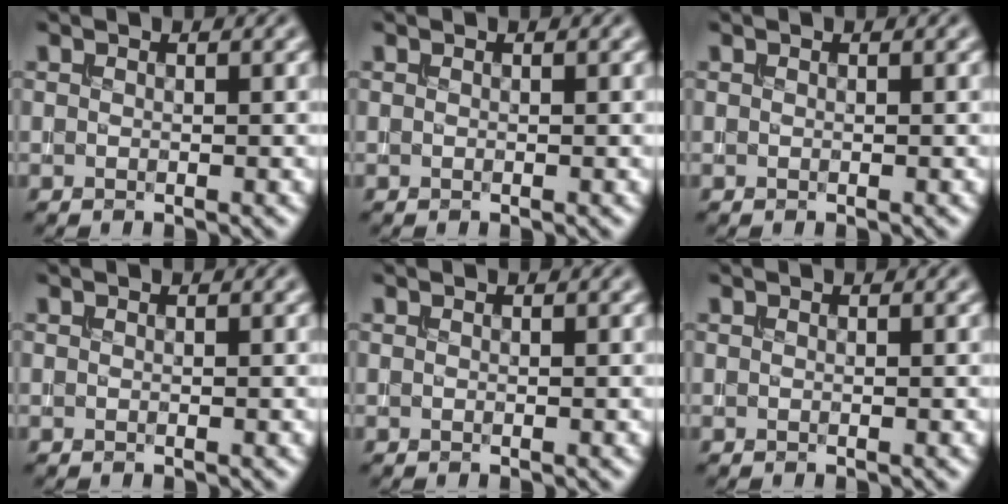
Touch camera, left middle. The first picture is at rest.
{"total": 0.0}
{"total": 0.0}
{"total": 0.0}
{"total": 0.0}
{"total": 0.0}